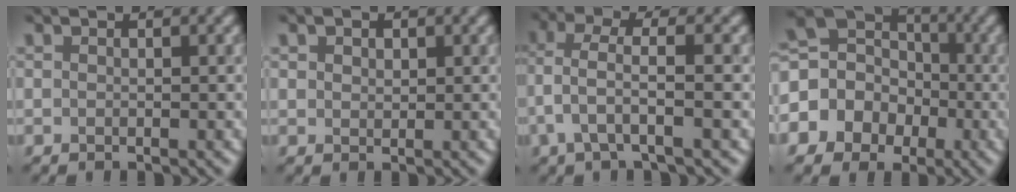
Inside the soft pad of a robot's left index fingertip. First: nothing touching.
{"total": 1.4, "force": [0.8, 0.9, 0.5], "torque": [-0.006, 0.006, 0.012]}
{"total": 3.0, "force": [-0.1, 0.8, 2.9], "torque": [-0.067, 0.012, -0.004]}
{"total": 8.1, "force": [-1.6, 7.4, 2.9], "torque": [-0.065, 0.018, -0.052]}